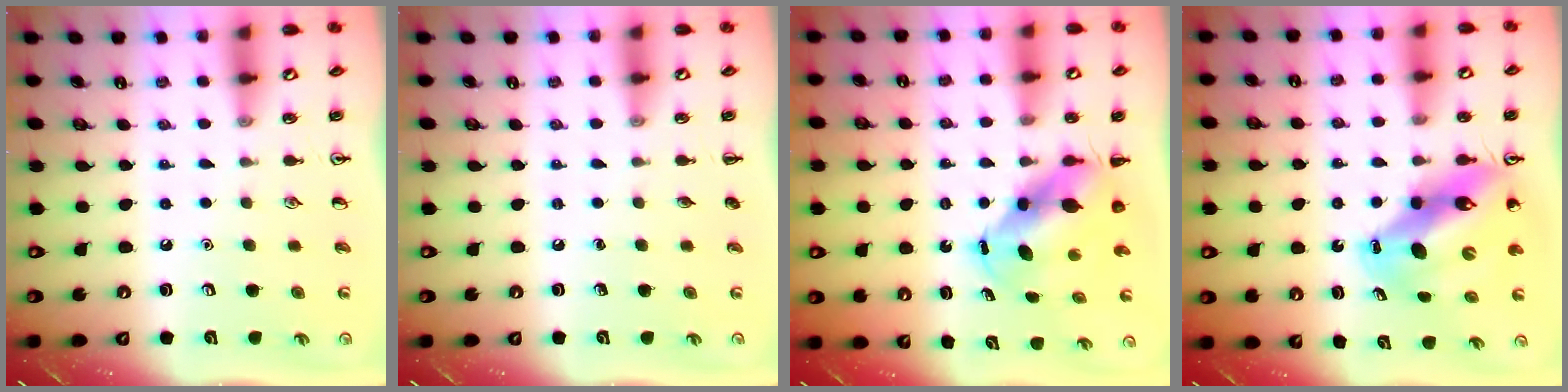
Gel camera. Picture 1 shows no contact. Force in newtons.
{"total": 0.0}
{"total": 7.0, "press": 6.6, "slide": 2.3}
{"total": 13.6, "press": 13.0, "slide": 4.1}